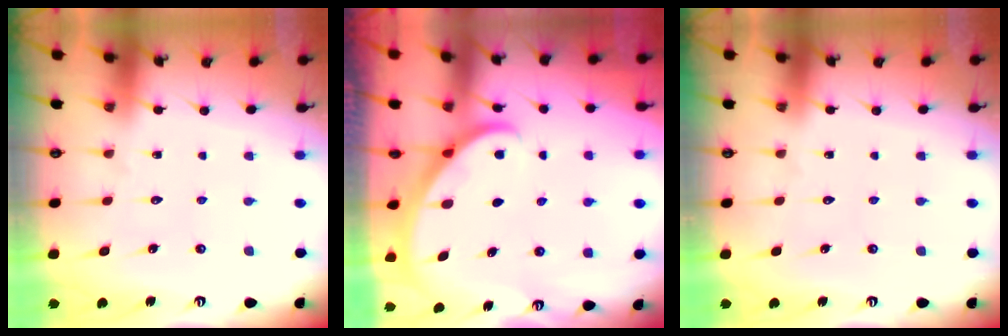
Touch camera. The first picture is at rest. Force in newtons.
{"total": 2.7, "press": 2.7, "slide": 0.1}
{"total": 0.0}